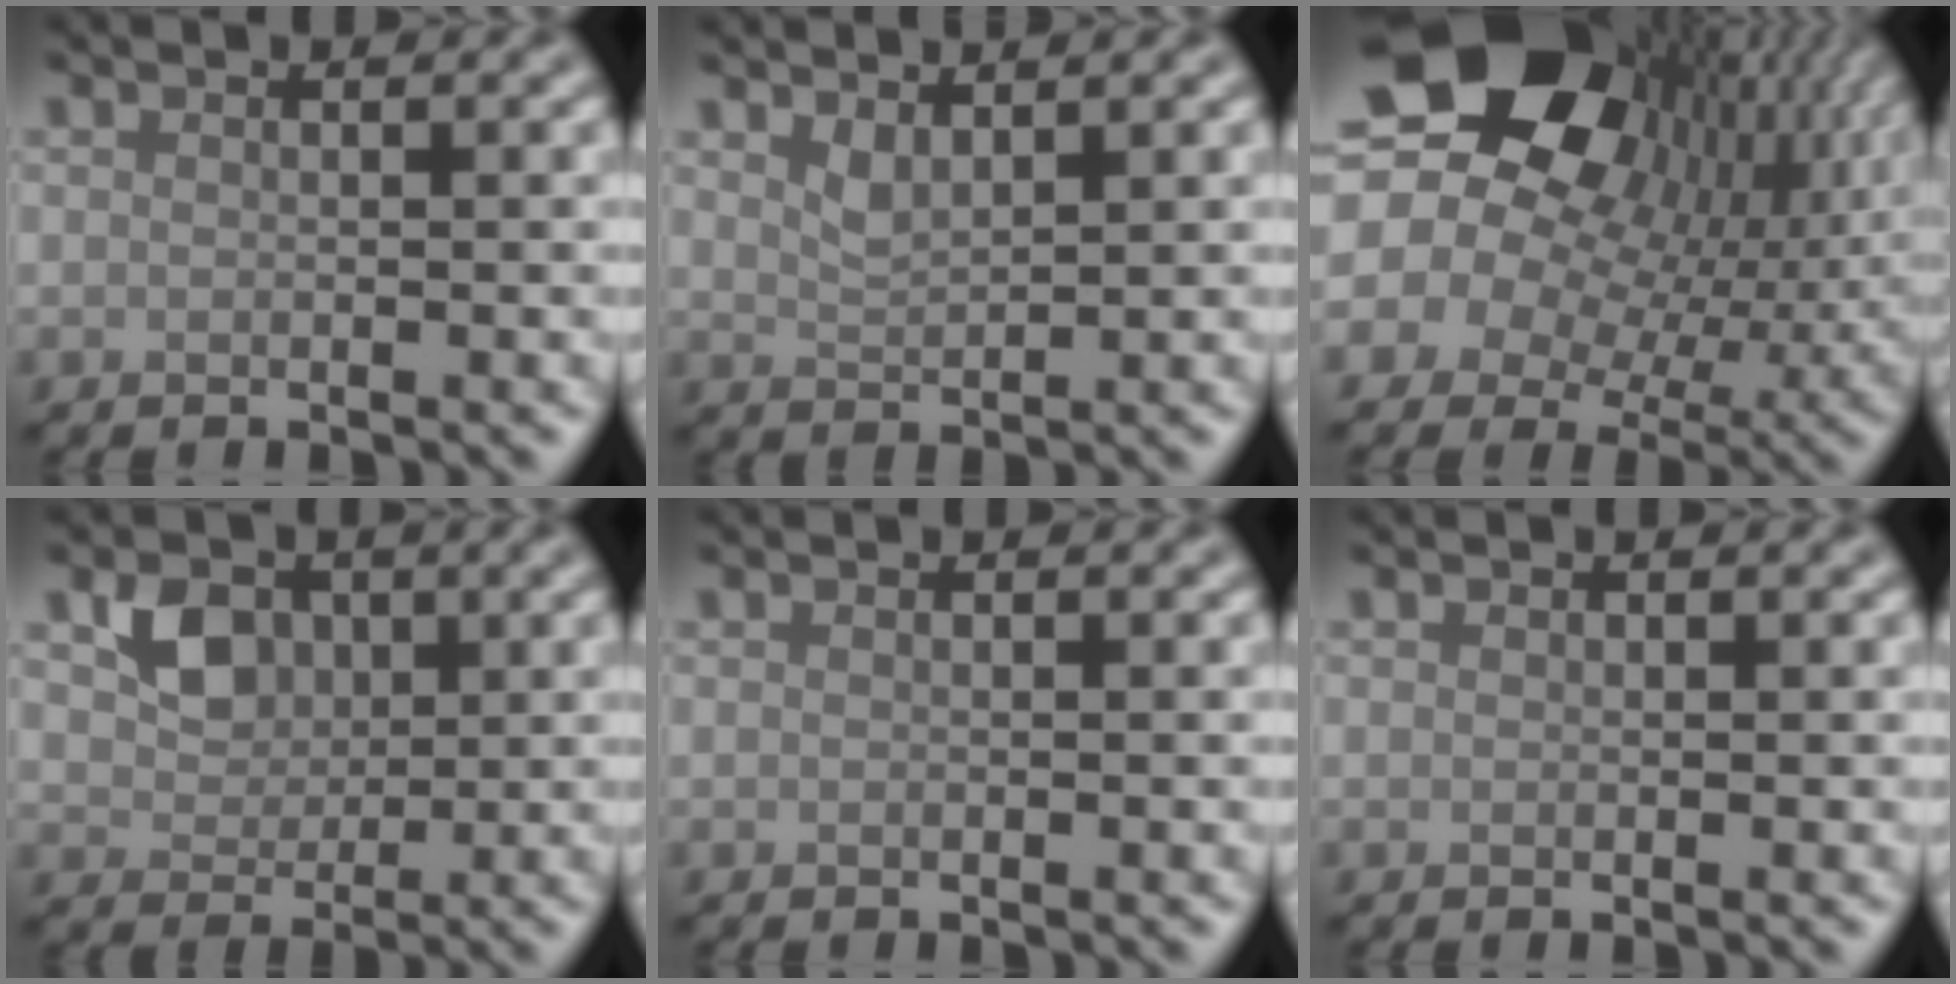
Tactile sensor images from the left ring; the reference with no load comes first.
{"total": 1.5, "force": [1.2, 0.4, 0.8], "torque": [-0.021, -0.005, 0.027]}
{"total": 20.9, "force": [6.0, 15.0, 13.2], "torque": [-0.247, 0.020, 0.095]}
{"total": 3.3, "force": [1.1, 2.6, 1.7], "torque": [-0.032, -0.001, 0.018]}
{"total": 0.0}
{"total": 0.0}